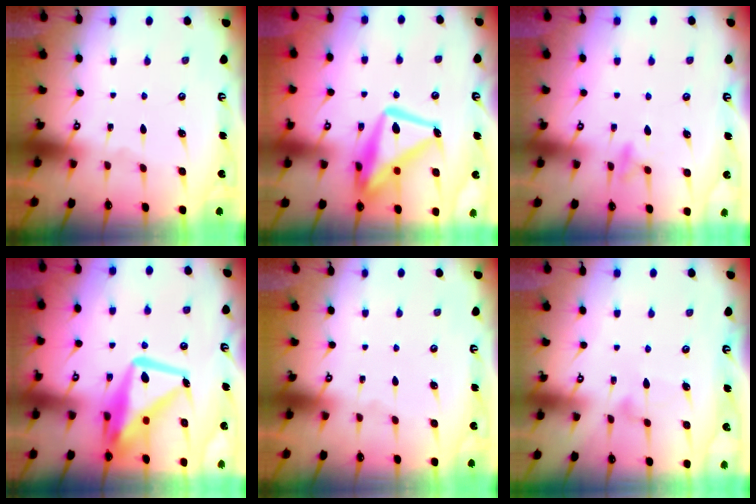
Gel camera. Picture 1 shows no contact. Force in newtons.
{"total": 15.8, "press": 15.7, "slide": 1.6}
{"total": 7.3, "press": 7.2, "slide": 0.7}
{"total": 14.9, "press": 14.9, "slide": 1.4}
{"total": 0.0}
{"total": 6.6, "press": 6.6, "slide": 0.4}